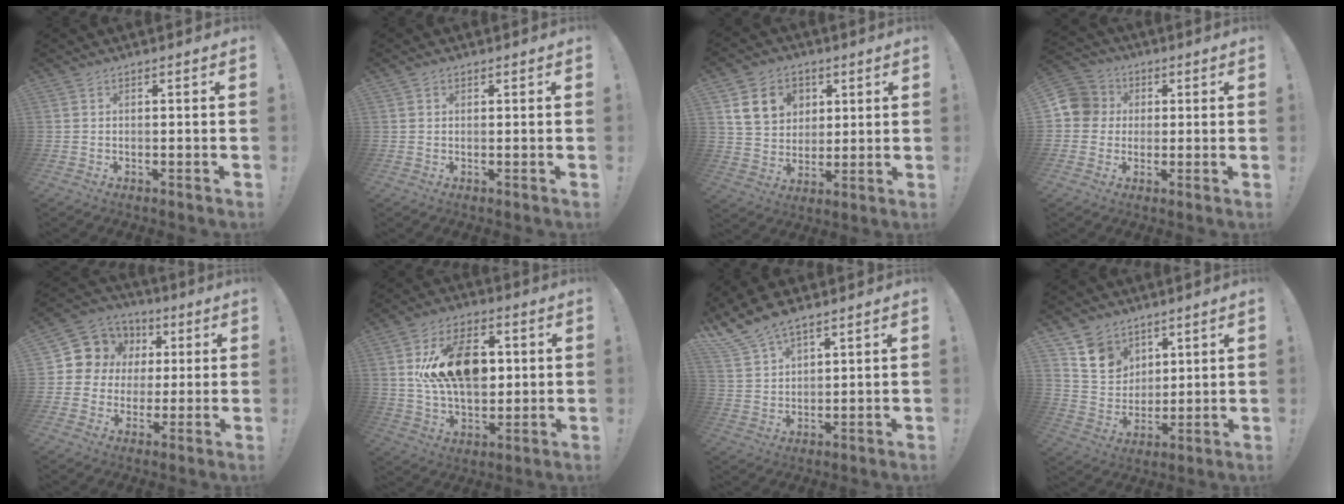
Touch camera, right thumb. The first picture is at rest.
{"total": 0.9, "force": [0.5, 0.7, 0.2], "torque": [-0.005, 0.002, 0.010]}
{"total": 12.6, "force": [5.3, 10.3, 4.9], "torque": [-0.069, -0.021, 0.108]}
{"total": 8.5, "force": [0.6, 8.2, 2.1], "torque": [-0.036, 0.006, 0.013]}
{"total": 10.7, "force": [2.8, 9.9, 2.8], "torque": [-0.031, -0.023, 0.066]}
{"total": 19.5, "force": [3.6, 12.9, 14.2], "torque": [-0.233, -0.007, 0.064]}
{"total": 10.1, "force": [8.2, 4.0, 4.2], "torque": [-0.093, -0.045, 0.161]}
{"total": 11.1, "force": [7.3, 7.9, 2.6], "torque": [-0.050, -0.051, 0.149]}